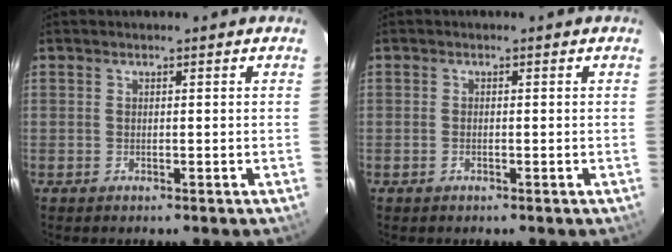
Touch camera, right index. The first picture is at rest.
{"total": 0.8, "force": [-0.3, 0.5, 0.5], "torque": [-0.012, 0.000, -0.007]}